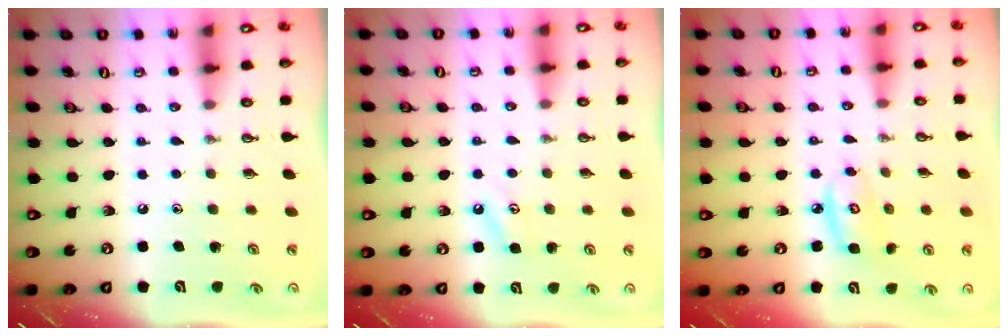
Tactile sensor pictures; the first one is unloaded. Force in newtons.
{"total": 3.2, "press": 3.2, "slide": 0.5}
{"total": 5.2, "press": 5.1, "slide": 0.3}